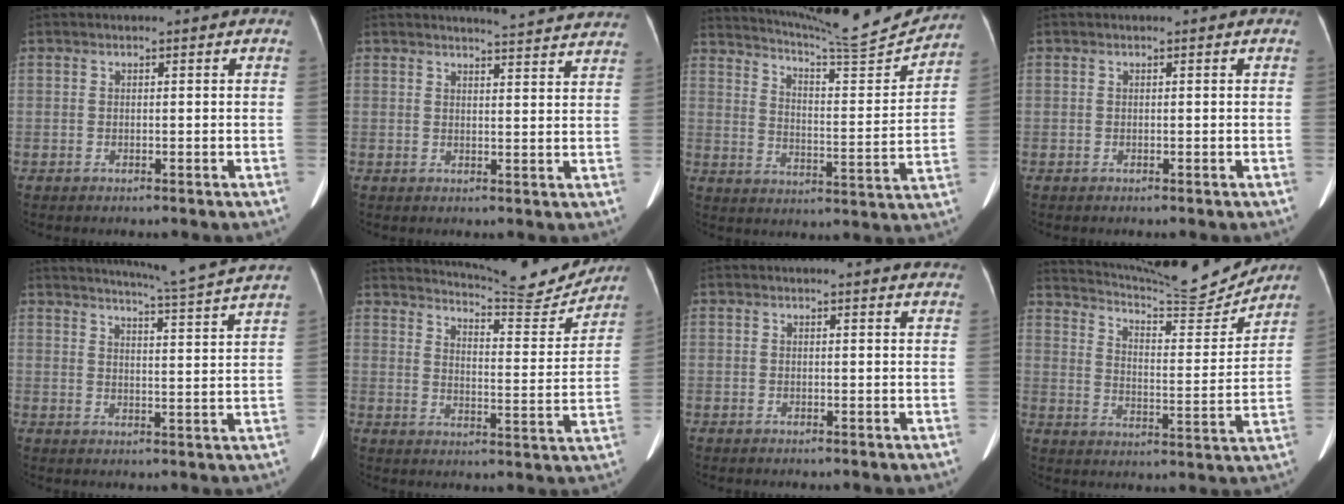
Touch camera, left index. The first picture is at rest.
{"total": 12.4, "force": [12.1, 0.5, 2.9], "torque": [-0.026, -0.026, 0.125]}
{"total": 16.9, "force": [16.4, -0.3, 4.3], "torque": [-0.082, -0.057, 0.228]}
{"total": 0.0}
{"total": 14.9, "force": [13.8, -2.3, 5.2], "torque": [-0.095, -0.049, 0.168]}
{"total": 15.2, "force": [14.8, 1.1, 3.2], "torque": [-0.054, -0.055, 0.188]}
{"total": 8.0, "force": [7.8, 0.9, 1.9], "torque": [-0.008, -0.002, 0.063]}
{"total": 18.6, "force": [17.8, 1.1, 5.3], "torque": [-0.098, -0.044, 0.250]}